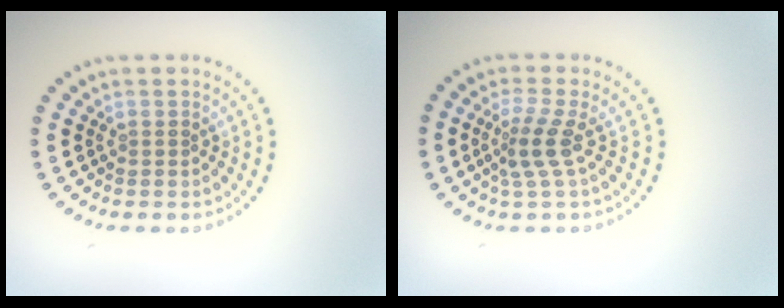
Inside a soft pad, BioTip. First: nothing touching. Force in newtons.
{"total": 2.7, "press": 1.9, "slide": 1.9}